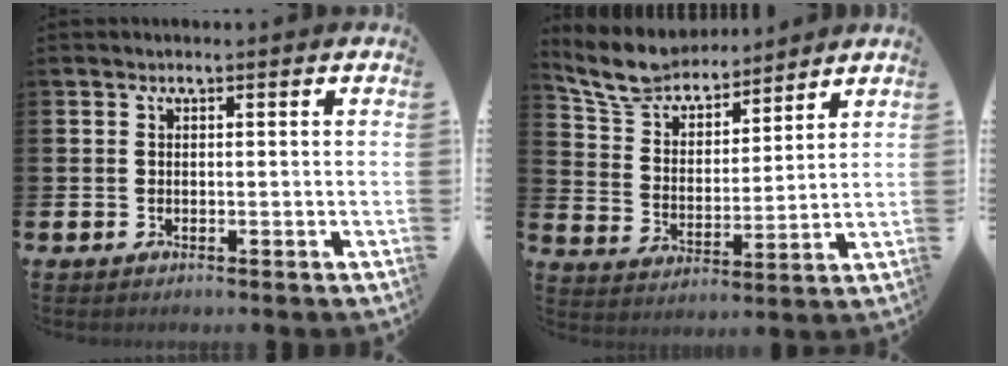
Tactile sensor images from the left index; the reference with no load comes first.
{"total": 7.8, "force": [7.4, 2.3, 1.4], "torque": [-0.065, -0.045, 0.132]}